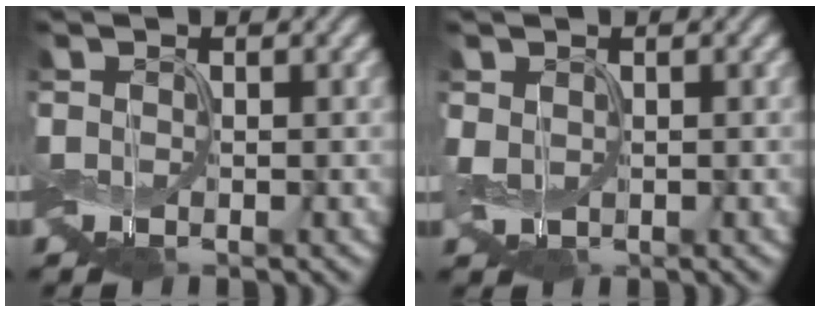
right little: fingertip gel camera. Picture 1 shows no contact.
{"total": 1.5, "force": [0.0, 1.2, 0.9], "torque": [-0.030, 0.003, -0.001]}